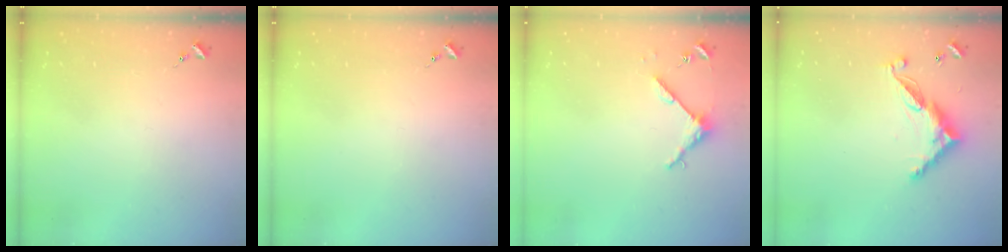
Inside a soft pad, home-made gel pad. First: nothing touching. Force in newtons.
{"total": 0.0}
{"total": 4.5, "press": 4.5, "slide": 0.5}
{"total": 11.6, "press": 11.6, "slide": 0.3}